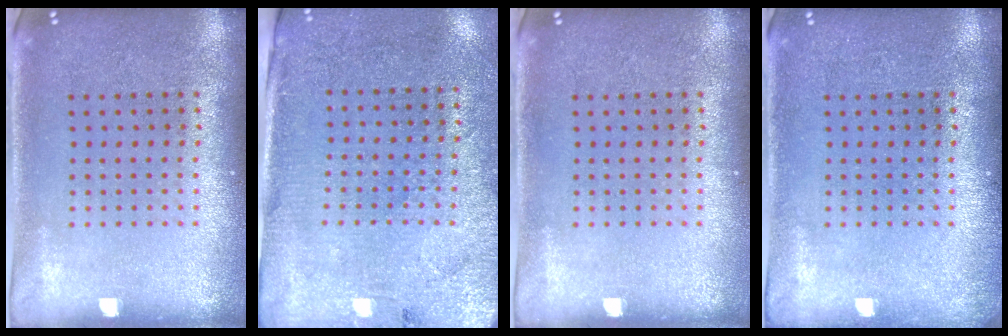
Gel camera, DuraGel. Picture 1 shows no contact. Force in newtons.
{"total": 2.7, "press": 2.5, "slide": 1.1}
{"total": 0.0}
{"total": 0.7, "press": 0.7, "slide": 0.1}